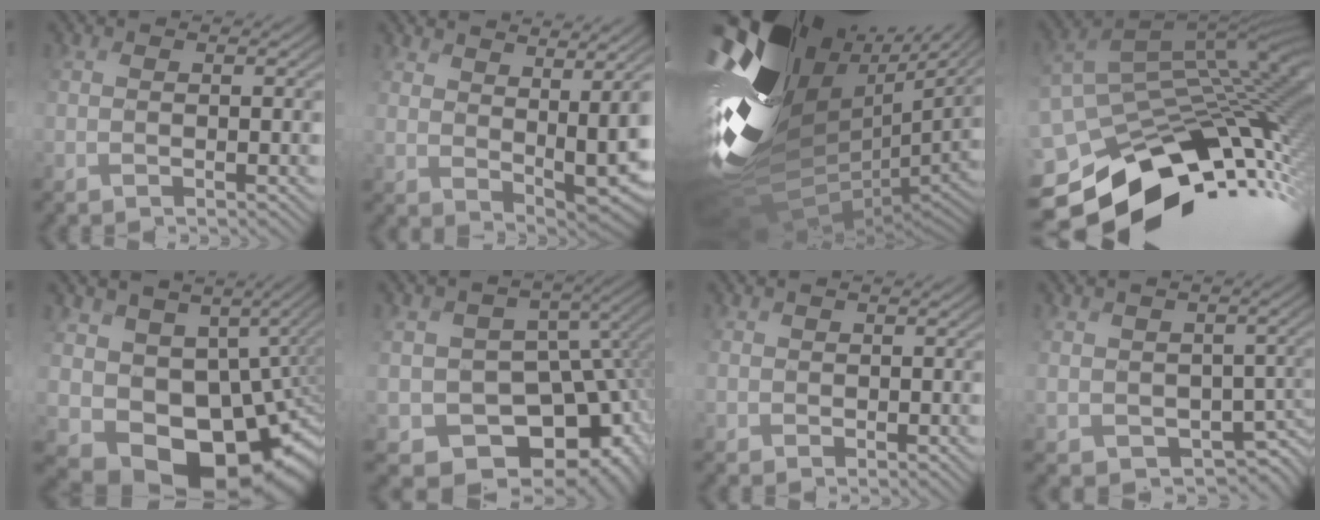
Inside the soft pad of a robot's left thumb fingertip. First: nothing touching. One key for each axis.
{"total": 6.1, "fx": 3.8, "fy": 1.8, "fz": 4.4, "tx": -0.090, "ty": -0.007, "tz": 0.082}
{"total": 17.7, "fx": 6.4, "fy": 11.7, "fz": 11.5, "tx": -0.265, "ty": 0.014, "tz": 0.158}
{"total": 13.9, "fx": -8.6, "fy": 8.6, "fz": 6.8, "tx": -0.144, "ty": 0.005, "tz": -0.133}
{"total": 11.7, "fx": -2.4, "fy": 9.1, "fz": 7.0, "tx": -0.111, "ty": -0.047, "tz": -0.009}
{"total": 11.7, "fx": -4.8, "fy": 8.9, "fz": 5.8, "tx": -0.091, "ty": -0.045, "tz": -0.046}
{"total": 1.9, "fx": 0.3, "fy": -0.2, "fz": -1.9, "tx": 0.025, "ty": -0.003, "tz": 0.014}
{"total": 2.9, "fx": -0.4, "fy": 2.8, "fz": 0.6, "tx": -0.024, "ty": -0.018, "tz": 0.005}